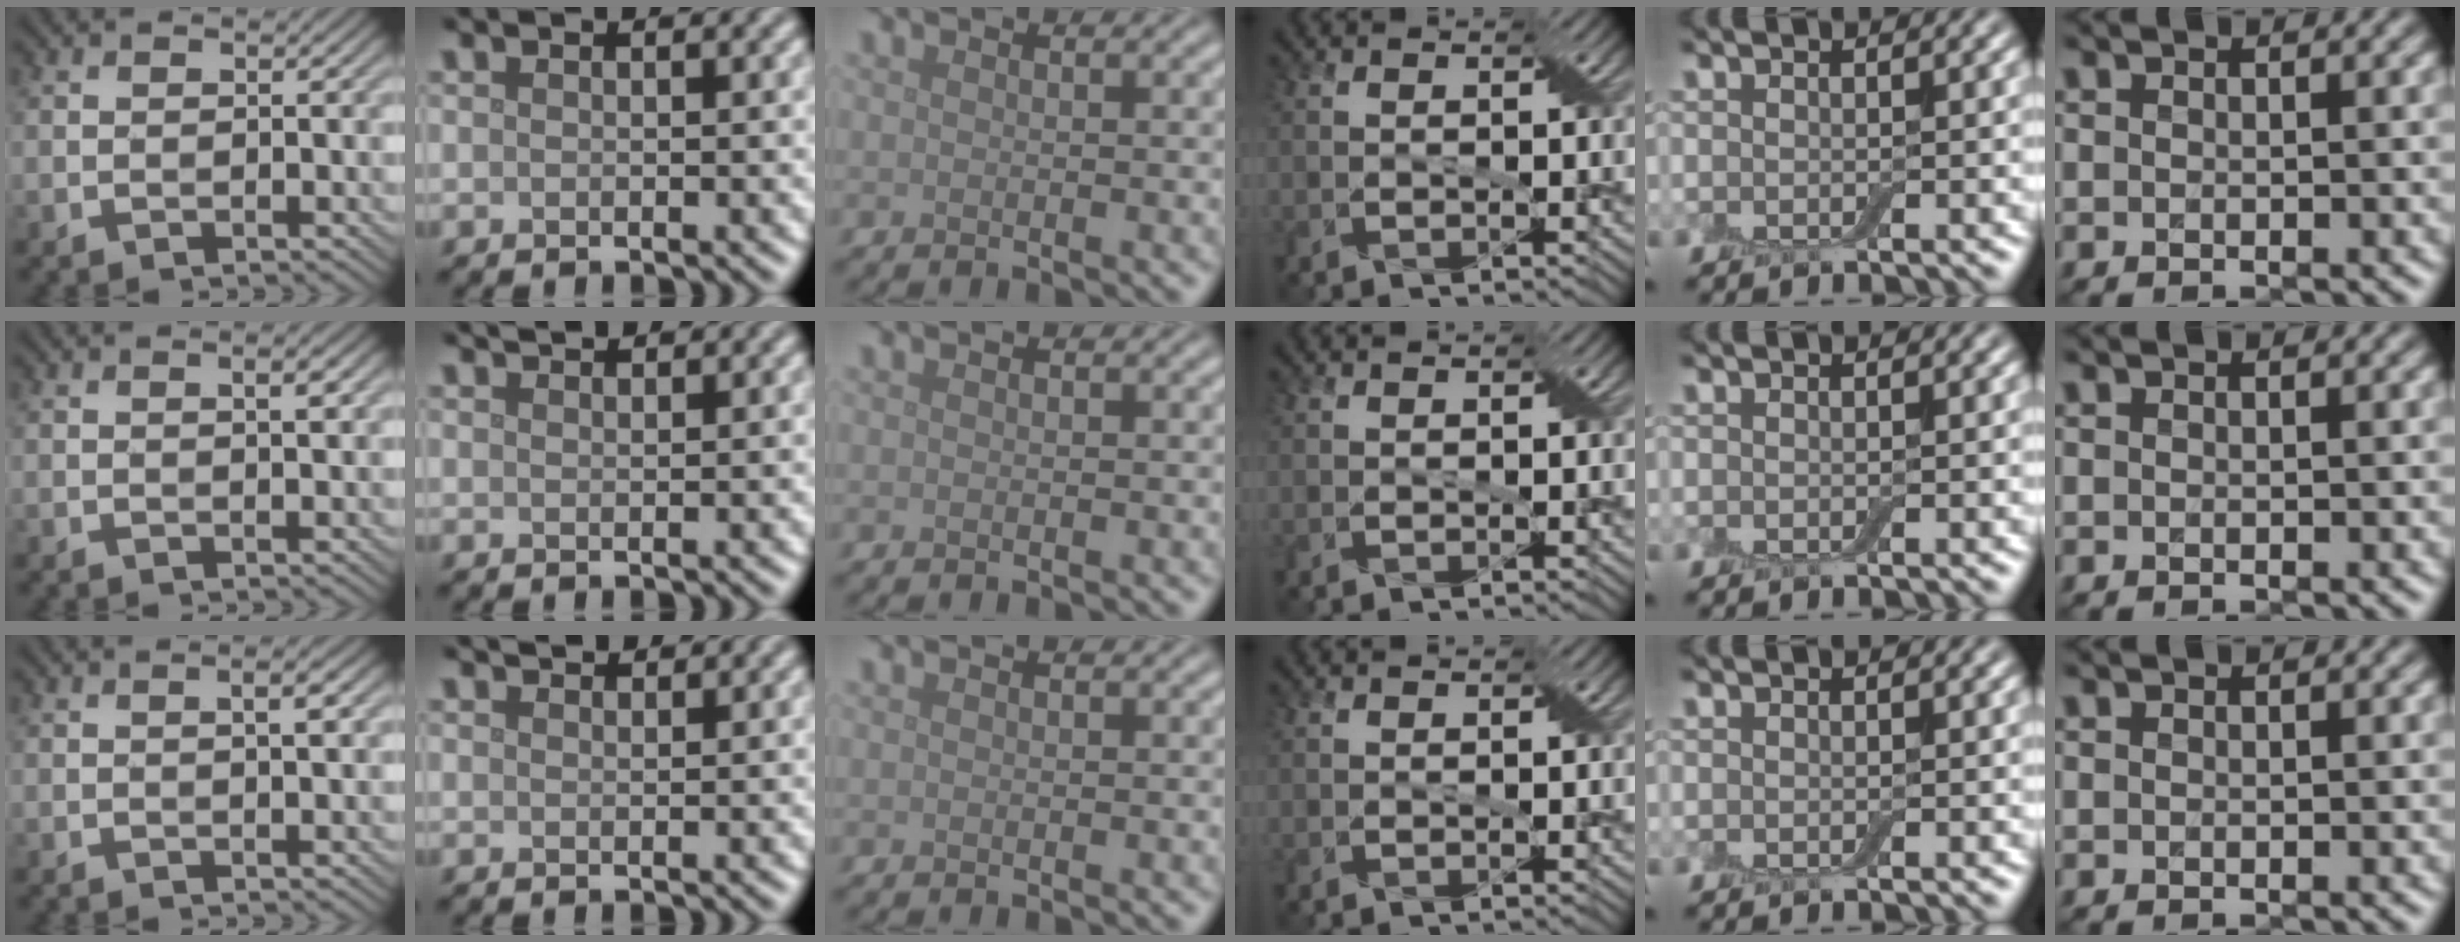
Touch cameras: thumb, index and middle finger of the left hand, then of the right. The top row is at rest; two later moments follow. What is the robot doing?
{"motion": "fold", "object": "bandage"}